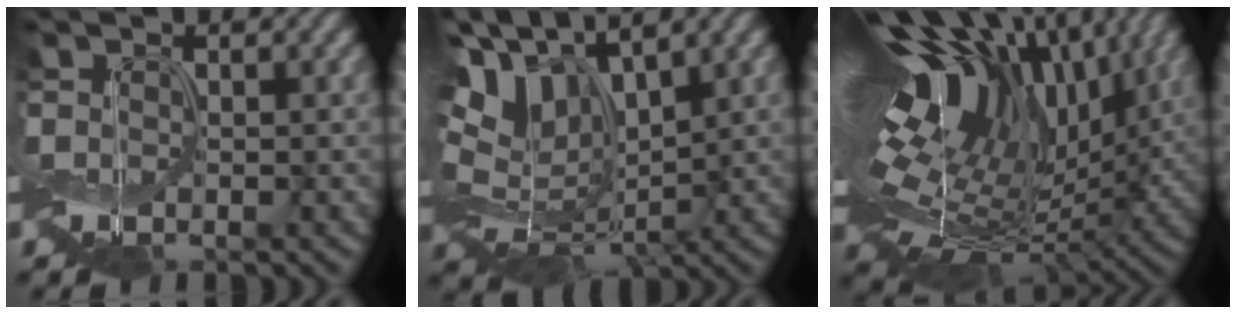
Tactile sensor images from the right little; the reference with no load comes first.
{"total": 9.2, "force": [3.6, 5.2, 6.7], "torque": [-0.151, 0.002, 0.062]}
{"total": 17.0, "force": [6.1, 8.4, 13.4], "torque": [-0.251, 0.034, 0.104]}